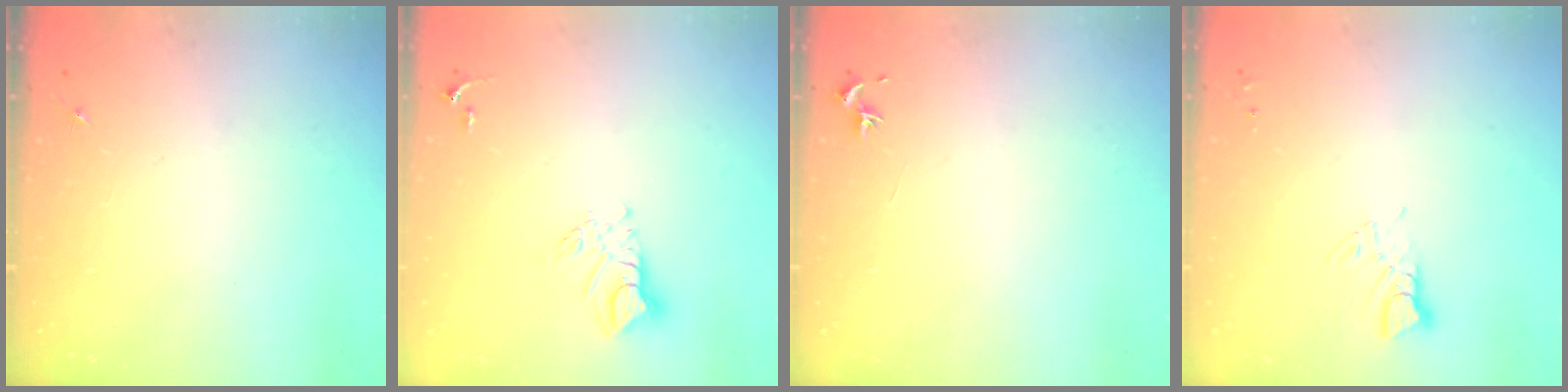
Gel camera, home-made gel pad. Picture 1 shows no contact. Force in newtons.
{"total": 9.3, "press": 9.3, "slide": 0.9}
{"total": 0.8, "press": 0.7, "slide": 0.3}
{"total": 3.8, "press": 3.8, "slide": 0.3}